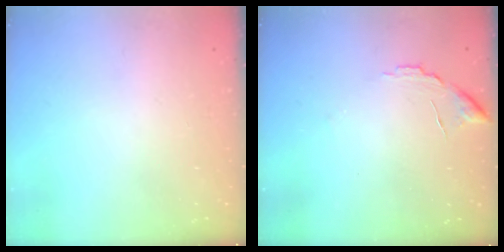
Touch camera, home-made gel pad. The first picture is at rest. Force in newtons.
{"total": 7.1, "press": 7.1, "slide": 0.5}